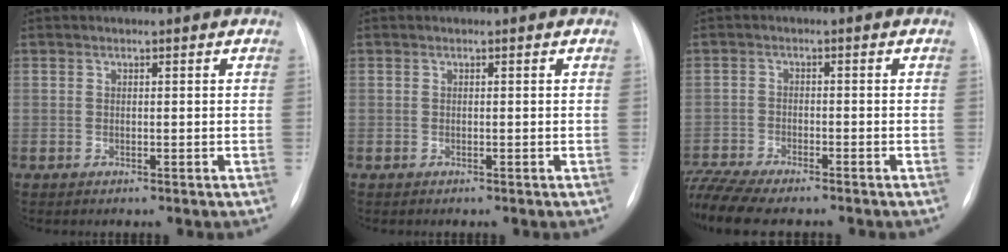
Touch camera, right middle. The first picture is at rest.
{"total": 0.0}
{"total": 10.1, "force": [-9.0, 1.4, 4.4], "torque": [-0.087, -0.008, -0.148]}